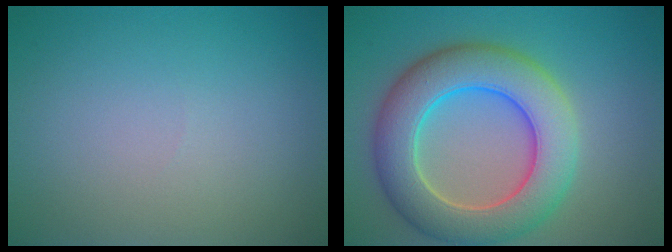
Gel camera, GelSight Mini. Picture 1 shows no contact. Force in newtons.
{"total": 9.1, "press": 9.1, "slide": 0.6}